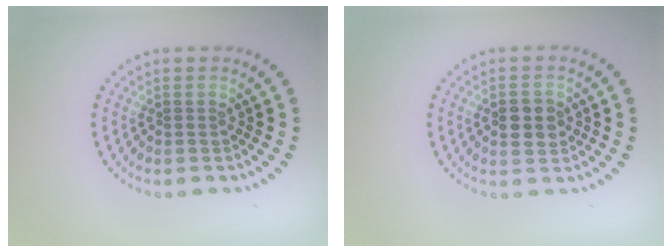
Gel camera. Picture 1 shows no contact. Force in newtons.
{"total": 2.9, "press": 2.9, "slide": 0.1}